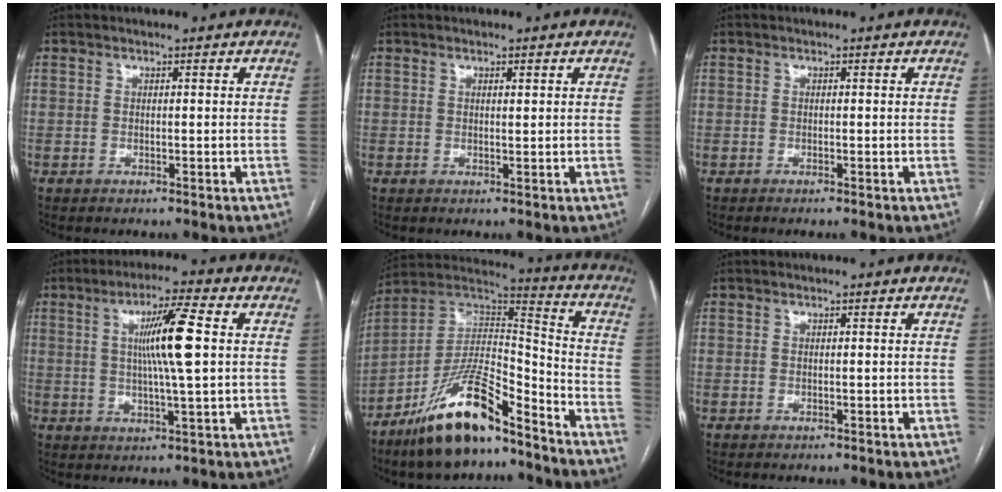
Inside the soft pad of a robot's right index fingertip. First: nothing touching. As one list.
[{"total": 0.8, "force": [0.4, 0.2, 0.6], "torque": [-0.013, -0.001, 0.006]}, {"total": 0.0}, {"total": 9.8, "force": [1.6, 0.1, 9.7], "torque": [-0.170, 0.005, 0.027]}, {"total": 16.6, "force": [-11.7, 4.0, 11.1], "torque": [-0.199, 0.017, -0.205]}, {"total": 0.0}]